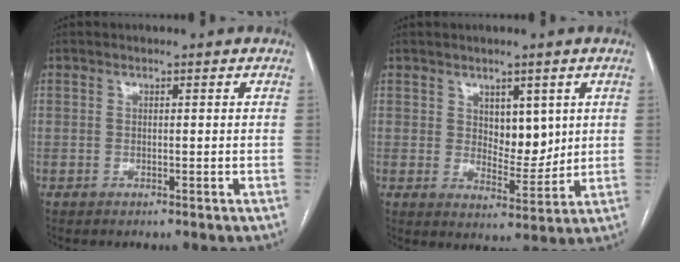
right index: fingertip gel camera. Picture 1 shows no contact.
{"total": 5.8, "force": [2.0, 3.2, 4.4], "torque": [-0.064, -0.004, 0.041]}